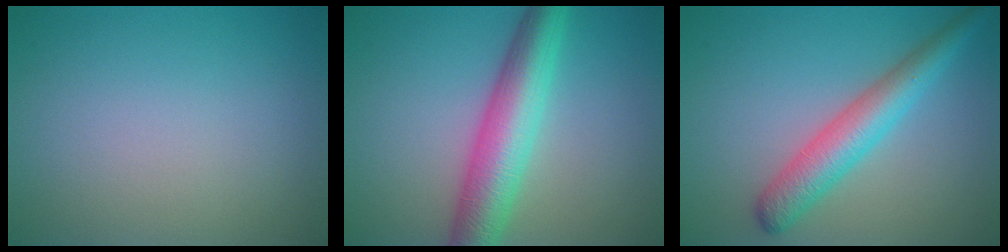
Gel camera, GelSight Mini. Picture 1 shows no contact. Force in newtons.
{"total": 6.8, "press": 6.8, "slide": 0.2}
{"total": 4.7, "press": 4.7, "slide": 0.1}